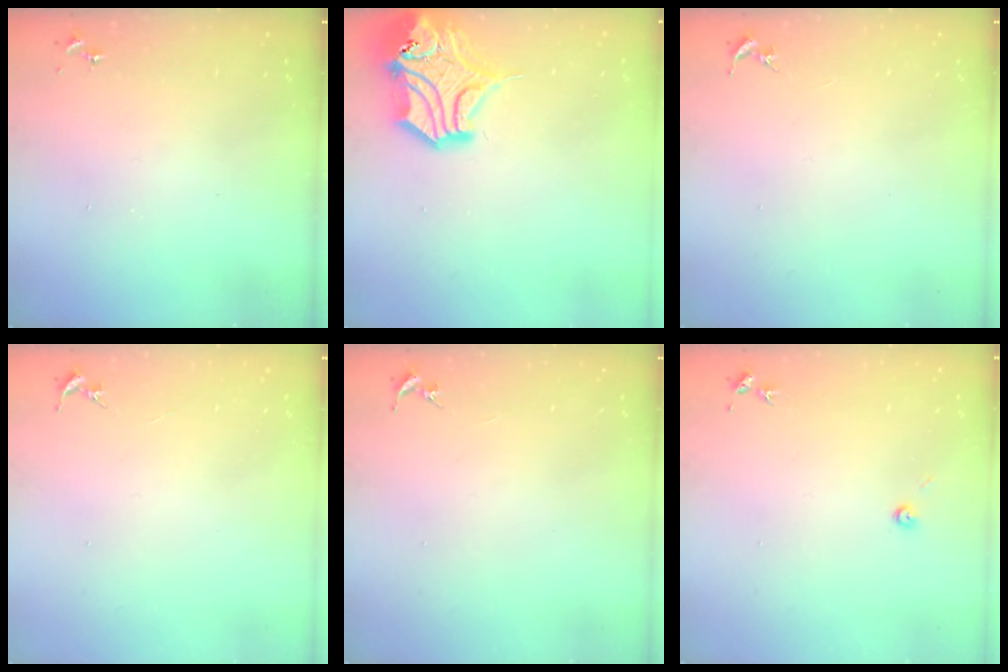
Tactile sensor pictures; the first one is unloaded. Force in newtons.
{"total": 17.2, "press": 17.0, "slide": 2.4}
{"total": 0.0}
{"total": 0.0}
{"total": 0.0}
{"total": 3.2, "press": 3.2, "slide": 0.3}